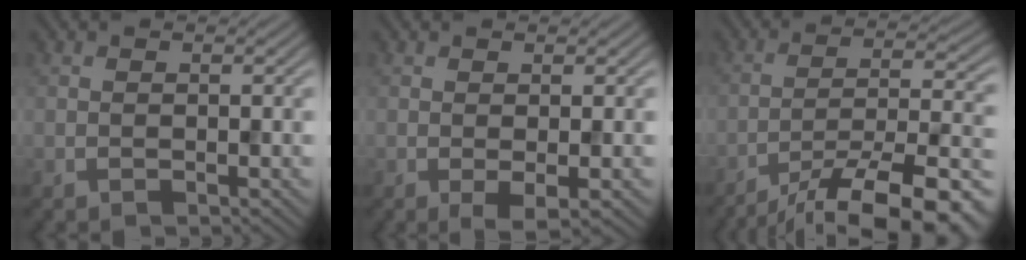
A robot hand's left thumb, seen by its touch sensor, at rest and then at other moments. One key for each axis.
{"total": 1.7, "fx": -0.2, "fy": 0.2, "fz": 1.7, "tx": -0.033, "ty": -0.005, "tz": -0.006}
{"total": 16.5, "fx": -13.0, "fy": 3.5, "fz": 9.7, "tx": -0.141, "ty": -0.011, "tz": -0.187}